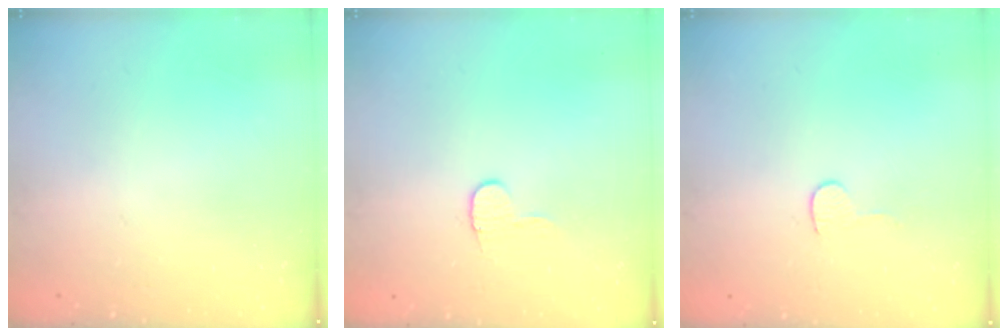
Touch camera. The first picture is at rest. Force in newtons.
{"total": 5.7, "press": 5.7, "slide": 0.5}
{"total": 4.7, "press": 4.7, "slide": 0.4}